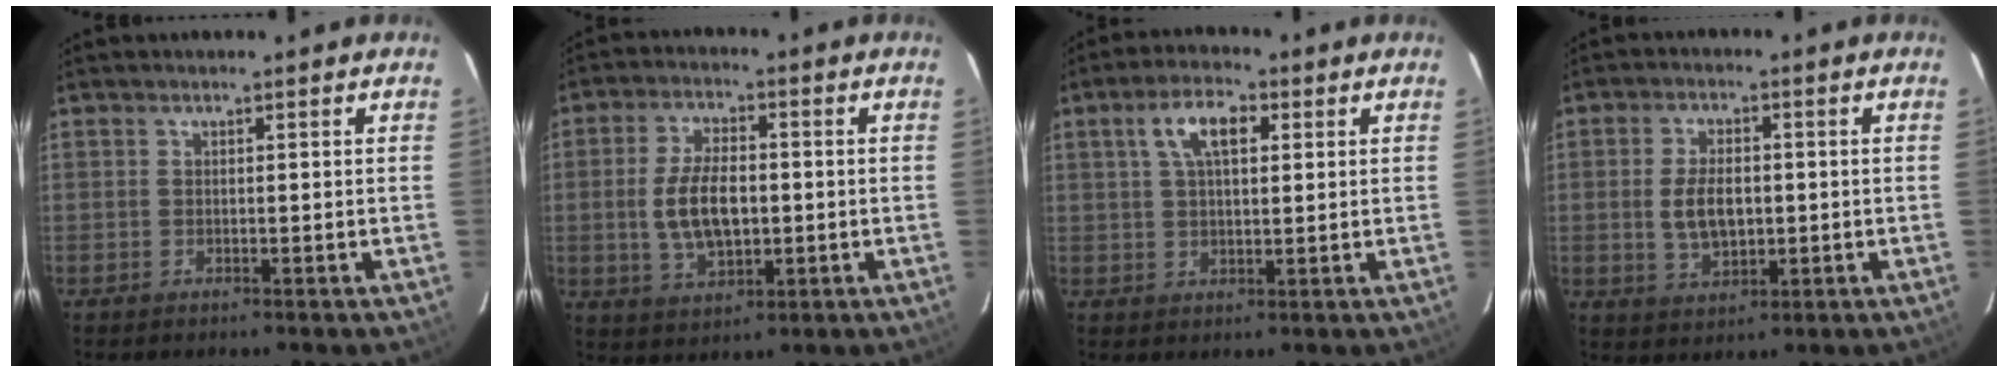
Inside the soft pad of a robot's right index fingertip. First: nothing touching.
{"total": 10.2, "force": [-0.6, 5.3, 8.7], "torque": [-0.174, 0.002, -0.006]}
{"total": 7.2, "force": [2.6, 3.3, 5.8], "torque": [-0.108, 0.018, 0.045]}
{"total": 7.5, "force": [-0.3, 4.3, 6.1], "torque": [-0.120, 0.000, 0.001]}